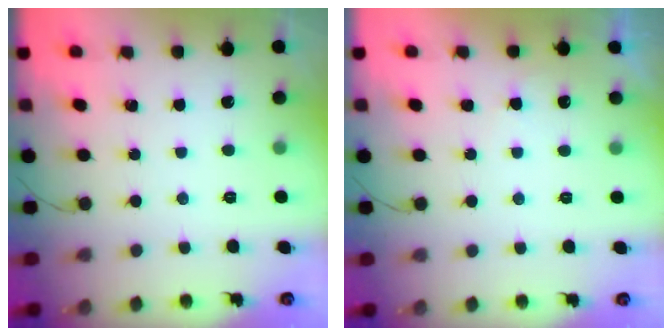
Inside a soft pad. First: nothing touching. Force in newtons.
{"total": 3.0, "press": 3.0, "slide": 0.0}